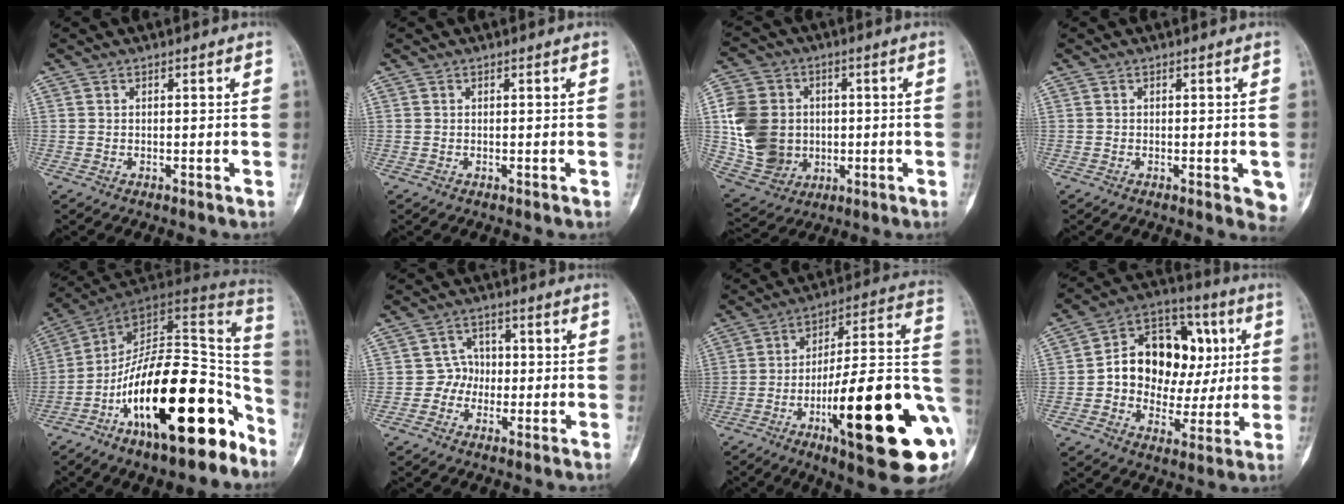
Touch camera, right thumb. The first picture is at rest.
{"total": 0.0}
{"total": 16.5, "force": [-0.5, 14.3, 8.3], "torque": [-0.138, 0.012, 0.005]}
{"total": 4.0, "force": [-1.1, 1.6, 3.5], "torque": [-0.021, -0.005, -0.013]}
{"total": 24.6, "force": [-12.7, 10.2, 18.4], "torque": [-0.223, 0.105, -0.203]}
{"total": 4.1, "force": [-0.8, 3.9, 1.1], "torque": [0.015, 0.015, -0.025]}
{"total": 29.1, "force": [-8.8, 6.8, 26.9], "torque": [-0.344, 0.018, -0.125]}
{"total": 19.3, "force": [2.2, 14.2, 12.8], "torque": [-0.142, 0.031, 0.036]}